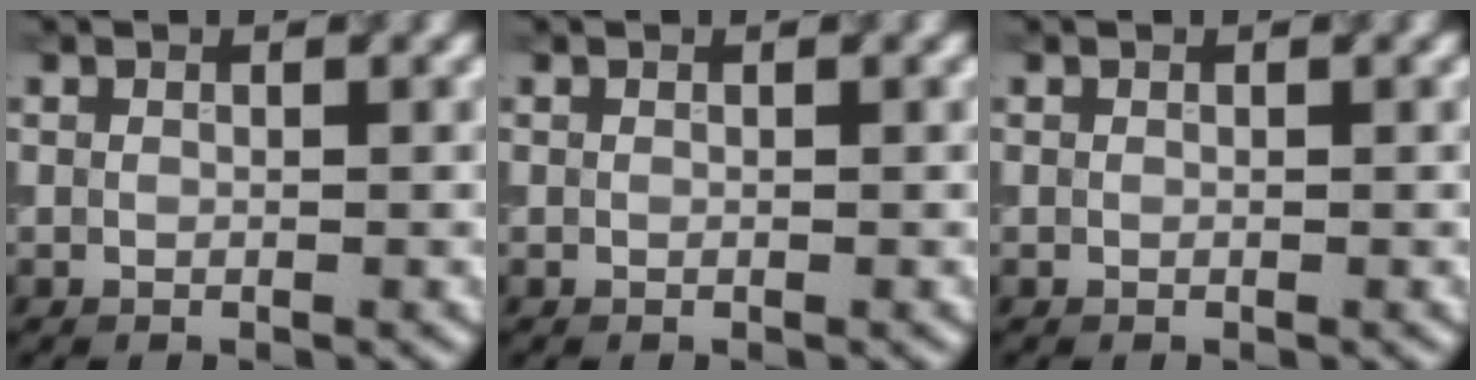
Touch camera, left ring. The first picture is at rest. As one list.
[{"total": 0.0}, {"total": 0.0}]